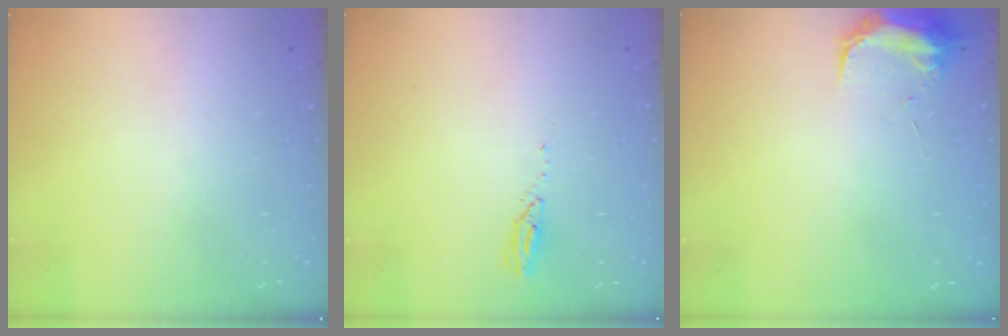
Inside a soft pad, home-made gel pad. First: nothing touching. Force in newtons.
{"total": 3.0, "press": 3.0, "slide": 0.1}
{"total": 9.8, "press": 9.7, "slide": 0.7}